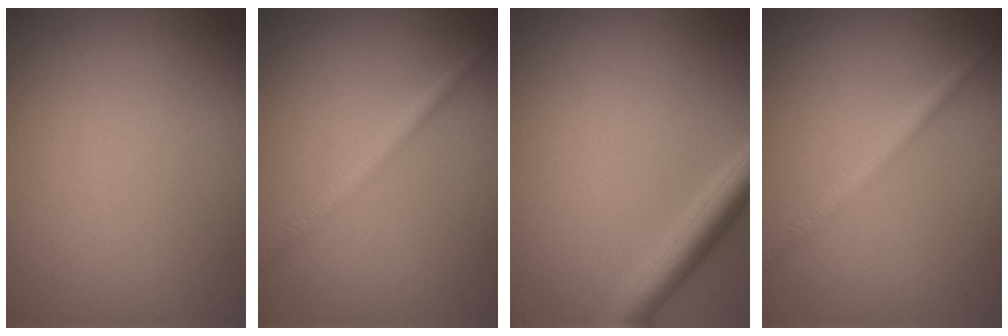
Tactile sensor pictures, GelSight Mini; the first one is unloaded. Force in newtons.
{"total": 1.8, "press": 1.8, "slide": 0.0}
{"total": 3.6, "press": 3.5, "slide": 0.2}
{"total": 1.8, "press": 1.8, "slide": 0.0}